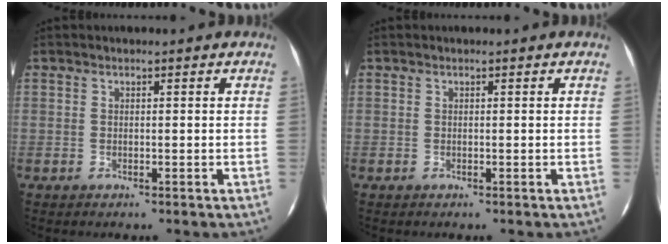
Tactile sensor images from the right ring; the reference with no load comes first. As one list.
[{"total": 0.0}]